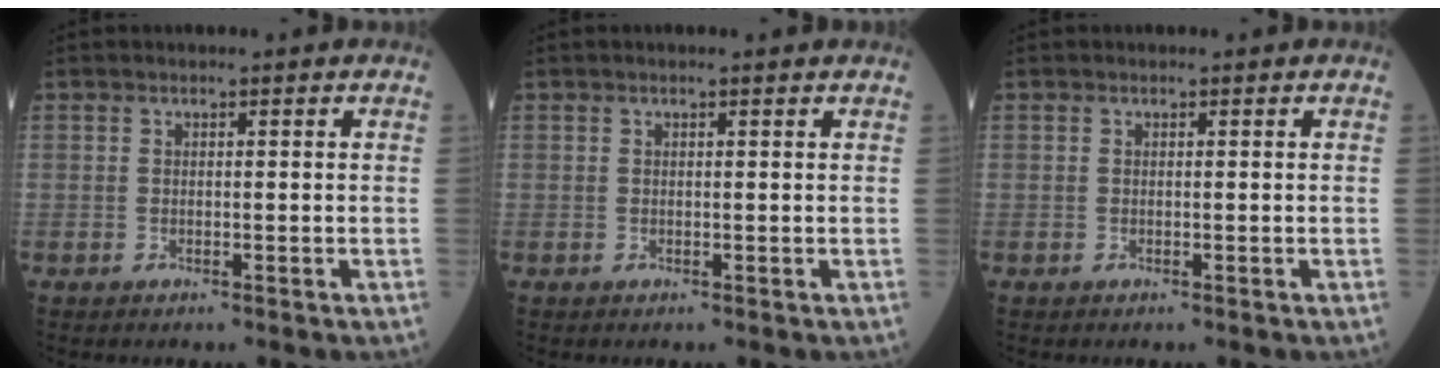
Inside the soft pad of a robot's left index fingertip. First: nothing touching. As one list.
[{"total": 1.0, "force": [0.8, -0.1, 0.6], "torque": [-0.012, 0.007, 0.013]}, {"total": 0.0}]